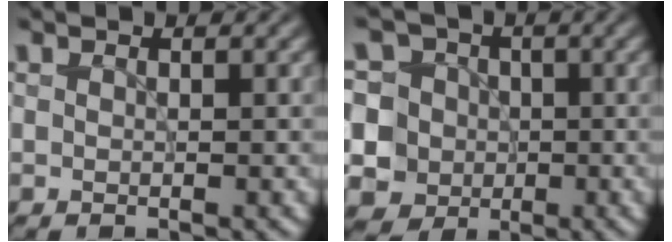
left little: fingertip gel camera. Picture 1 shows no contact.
{"total": 8.9, "force": [-0.1, 8.4, 3.0], "torque": [-0.071, 0.030, -0.042]}